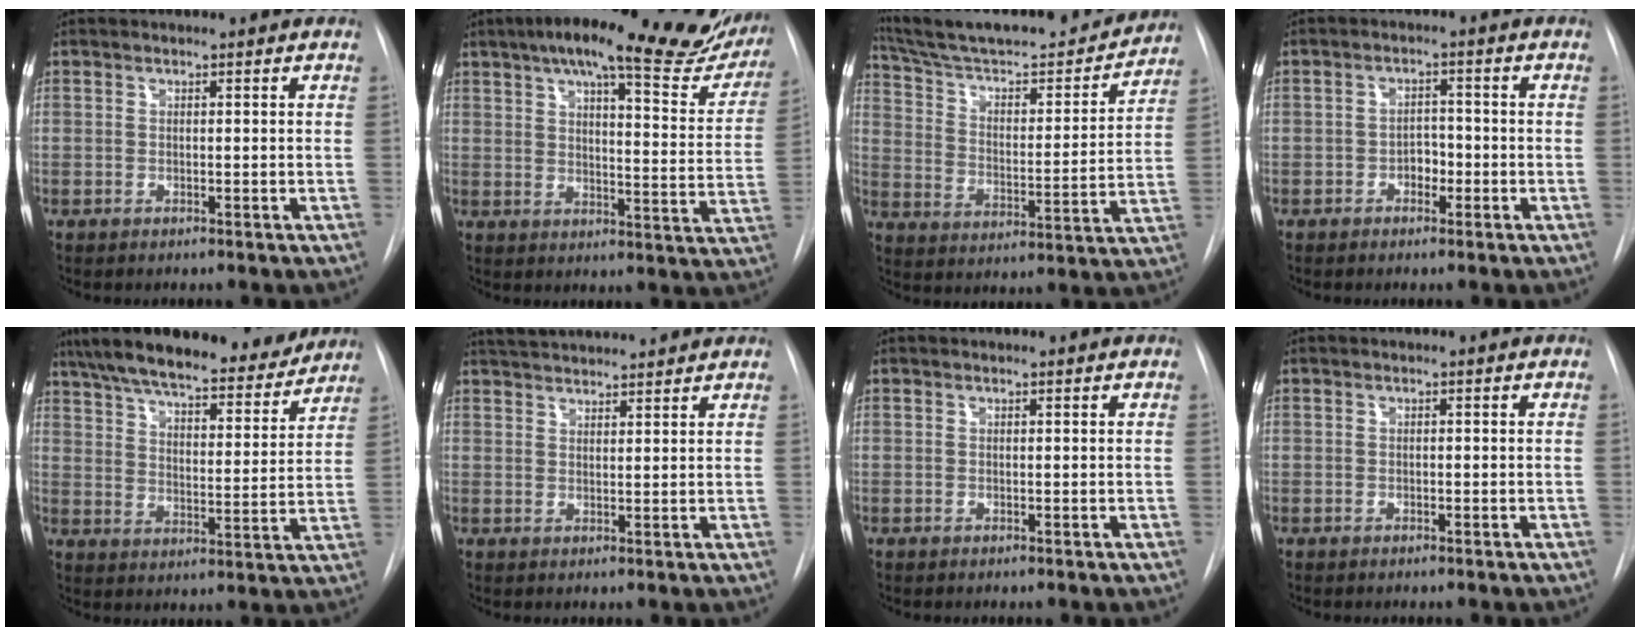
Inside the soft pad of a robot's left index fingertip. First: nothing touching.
{"total": 26.8, "force": [21.7, 5.8, 14.7], "torque": [-0.211, -0.015, 0.263]}
{"total": 24.9, "force": [22.7, 3.6, 9.6], "torque": [-0.151, -0.024, 0.326]}
{"total": 2.5, "force": [-1.1, 1.7, 1.5], "torque": [-0.015, 0.008, -0.019]}
{"total": 23.5, "force": [20.3, 5.4, 10.5], "torque": [-0.174, 0.011, 0.281]}
{"total": 10.1, "force": [9.5, 0.9, 3.2], "torque": [-0.059, 0.031, 0.142]}
{"total": 0.7, "force": [0.7, 0.0, 0.1], "torque": [-0.006, 0.006, 0.009]}
{"total": 0.0}